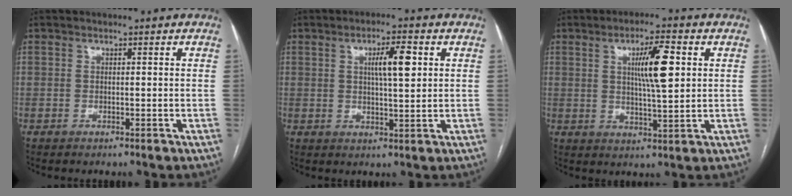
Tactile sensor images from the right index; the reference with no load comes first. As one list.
[{"total": 5.7, "force": [1.7, 0.9, 5.4], "torque": [-0.092, 0.007, 0.029]}, {"total": 8.0, "force": [2.1, 0.9, 7.7], "torque": [-0.131, 0.004, 0.036]}]